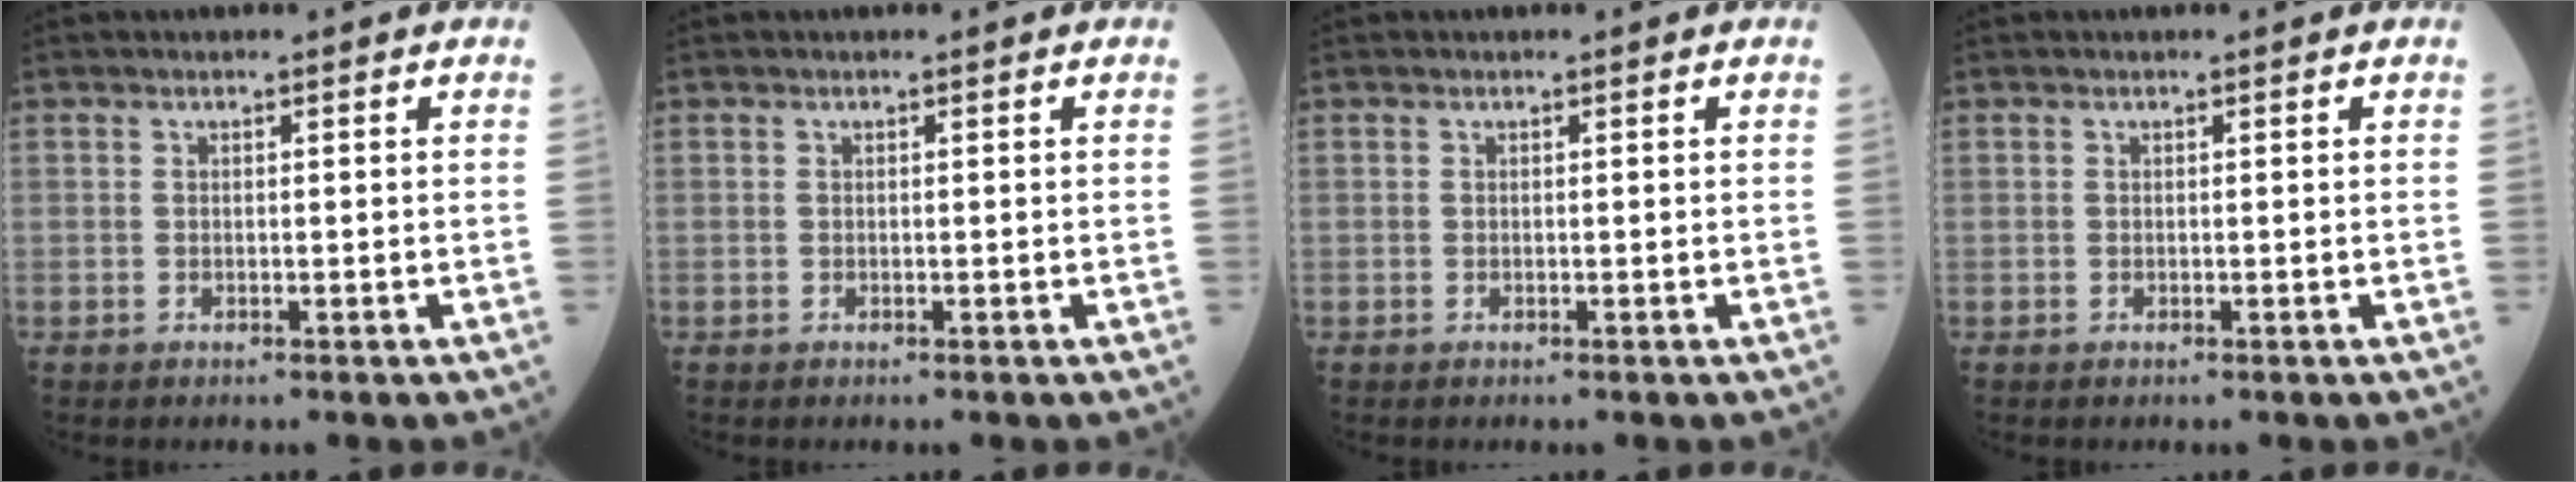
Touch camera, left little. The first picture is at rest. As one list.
[{"total": 0.0}, {"total": 0.0}, {"total": 0.0}]